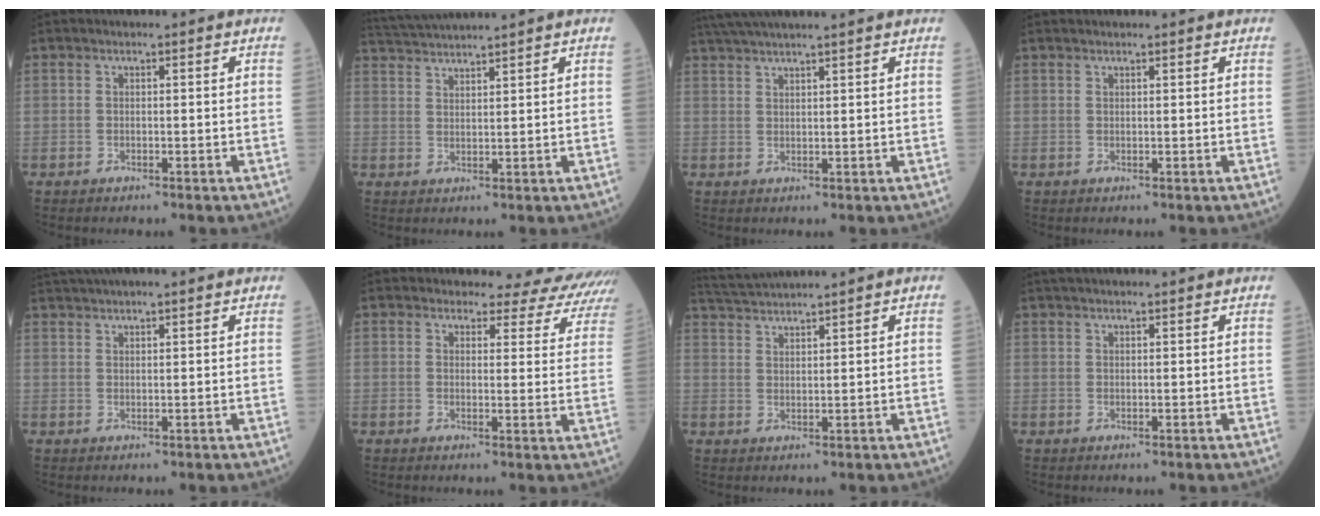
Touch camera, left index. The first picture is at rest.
{"total": 6.9, "force": [6.5, -1.5, 1.8], "torque": [-0.036, 0.025, 0.114]}
{"total": 9.9, "force": [8.7, -0.8, 4.6], "torque": [-0.080, 0.034, 0.130]}
{"total": 2.0, "force": [1.9, 0.0, 0.5], "torque": [-0.006, 0.018, 0.027]}
{"total": 9.9, "force": [8.9, 0.5, 4.2], "torque": [-0.073, 0.032, 0.126]}
{"total": 11.7, "force": [11.0, 3.5, 1.7], "torque": [0.012, -0.048, 0.085]}
{"total": 7.3, "force": [6.9, -1.4, 1.9], "torque": [-0.042, 0.026, 0.121]}
{"total": 8.1, "force": [7.5, 0.6, 3.2], "torque": [-0.043, 0.035, 0.097]}